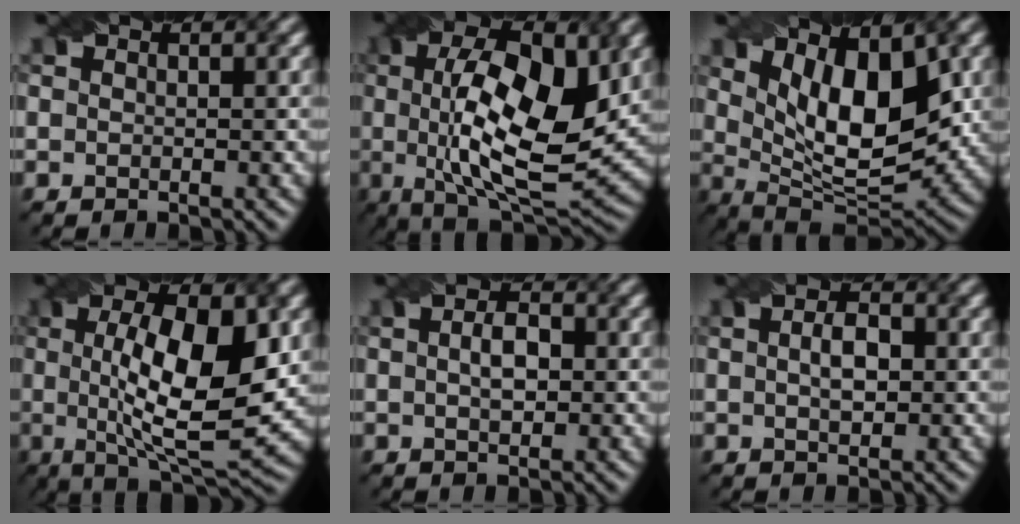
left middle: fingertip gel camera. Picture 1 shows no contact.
{"total": 12.8, "force": [1.1, 5.1, 11.7], "torque": [-0.188, 0.000, 0.018]}
{"total": 10.1, "force": [2.5, 4.6, 8.6], "torque": [-0.128, -0.009, 0.040]}
{"total": 11.6, "force": [0.7, 3.8, 10.9], "torque": [-0.163, -0.002, 0.016]}
{"total": 2.5, "force": [0.0, 1.4, 2.1], "torque": [-0.044, 0.006, 0.000]}
{"total": 2.6, "force": [0.0, 1.3, 2.2], "torque": [-0.046, 0.005, 0.002]}